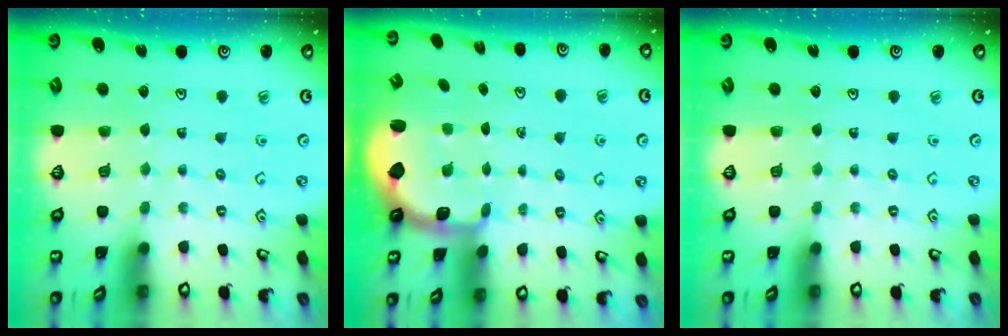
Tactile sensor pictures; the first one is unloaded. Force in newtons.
{"total": 2.5, "press": 1.3, "slide": 2.1}
{"total": 0.0}